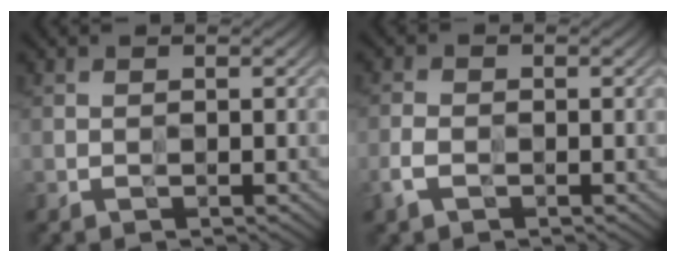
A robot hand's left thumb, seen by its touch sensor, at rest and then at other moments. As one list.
[{"total": 3.7, "force": [-2.1, 2.2, 2.1], "torque": [-0.043, -0.009, -0.046]}]